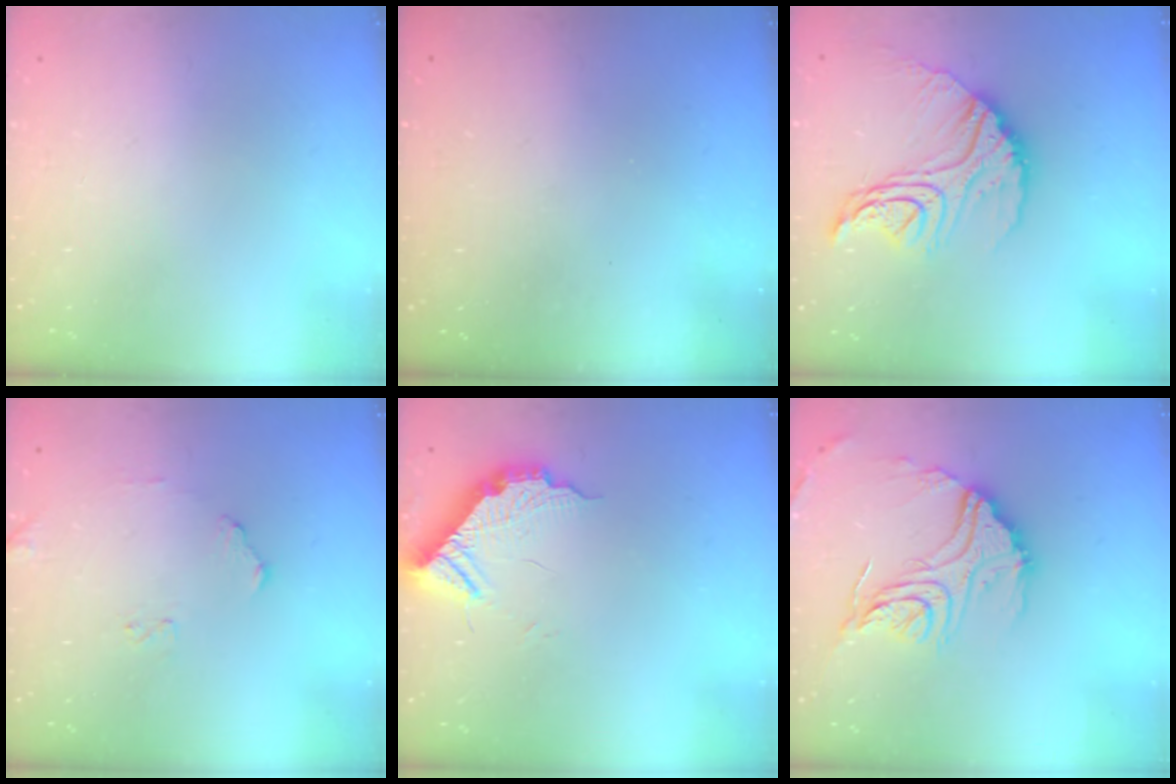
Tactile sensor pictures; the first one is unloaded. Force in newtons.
{"total": 3.2, "press": 3.2, "slide": 0.2}
{"total": 15.6, "press": 15.5, "slide": 1.0}
{"total": 6.3, "press": 6.3, "slide": 0.2}
{"total": 11.0, "press": 11.0, "slide": 0.6}
{"total": 17.9, "press": 17.8, "slide": 1.5}